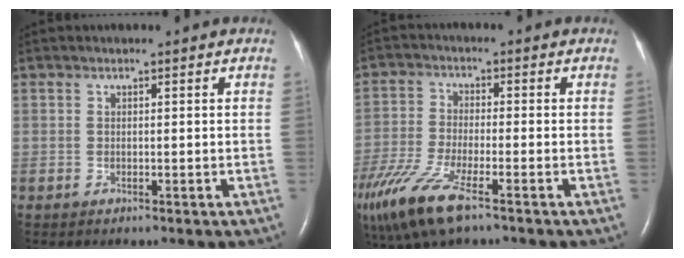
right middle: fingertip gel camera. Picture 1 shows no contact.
{"total": 12.9, "force": [-8.2, 3.1, 9.5], "torque": [-0.216, -0.033, -0.156]}